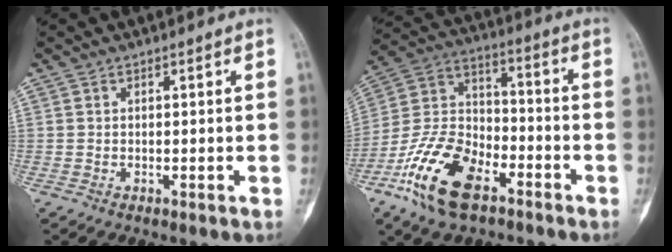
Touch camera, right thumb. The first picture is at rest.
{"total": 17.5, "force": [-9.8, 9.0, 11.3], "torque": [-0.214, 0.054, -0.190]}